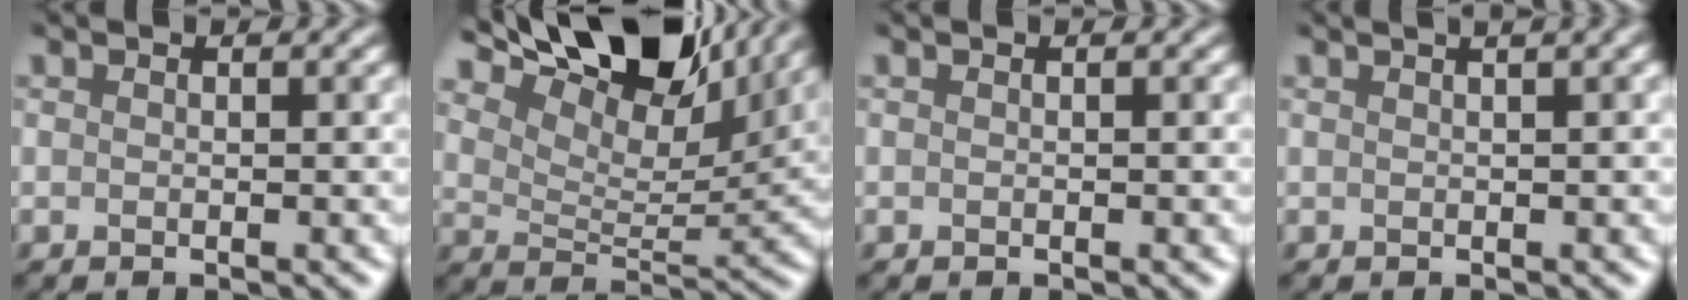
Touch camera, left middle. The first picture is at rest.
{"total": 11.2, "force": [9.1, 3.3, 5.7], "torque": [-0.119, 0.017, 0.173]}
{"total": 0.0}
{"total": 2.7, "force": [1.3, 0.9, 2.1], "torque": [-0.014, 0.030, 0.002]}